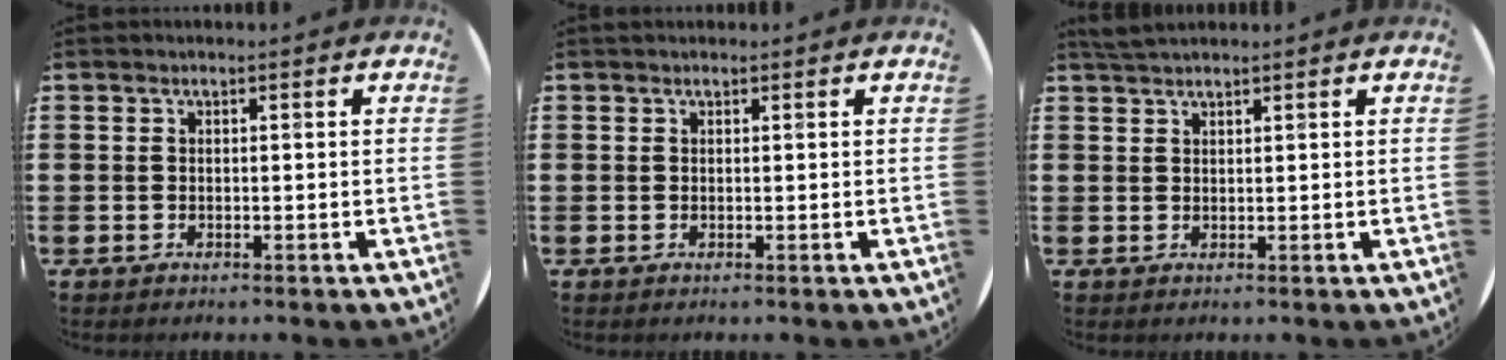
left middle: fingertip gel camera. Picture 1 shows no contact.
{"total": 0.0}
{"total": 1.8, "force": [1.7, 0.3, 0.4], "torque": [-0.011, 0.003, 0.033]}